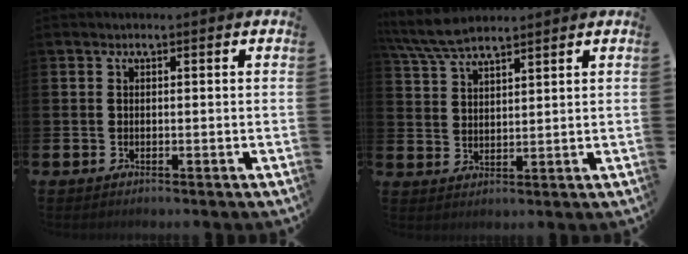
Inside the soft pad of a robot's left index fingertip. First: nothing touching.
{"total": 6.1, "force": [5.6, 1.0, 2.2], "torque": [-0.057, -0.017, 0.103]}